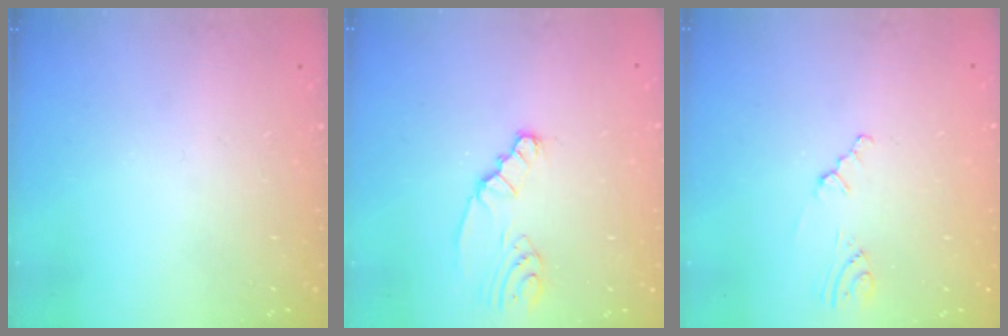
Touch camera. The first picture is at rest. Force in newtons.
{"total": 2.2, "press": 2.2, "slide": 0.1}
{"total": 1.3, "press": 1.2, "slide": 0.4}